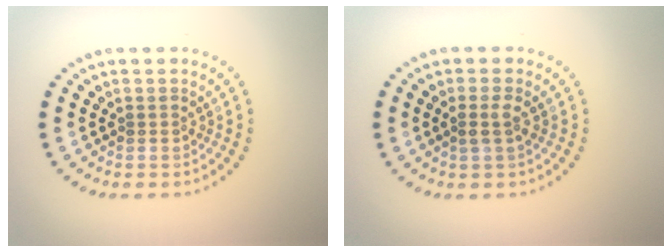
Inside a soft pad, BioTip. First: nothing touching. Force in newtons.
{"total": 1.3, "press": 1.1, "slide": 0.7}